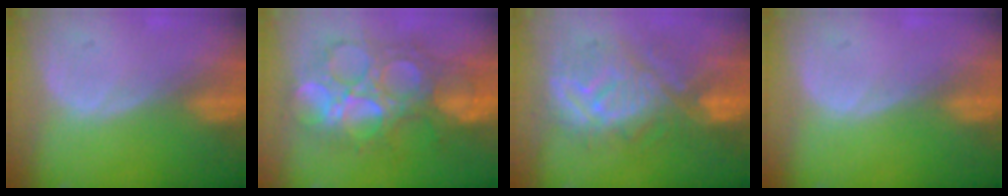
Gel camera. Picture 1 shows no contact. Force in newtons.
{"total": 10.8, "press": 10.8, "slide": 0.9}
{"total": 10.4, "press": 10.1, "slide": 2.8}
{"total": 0.0}